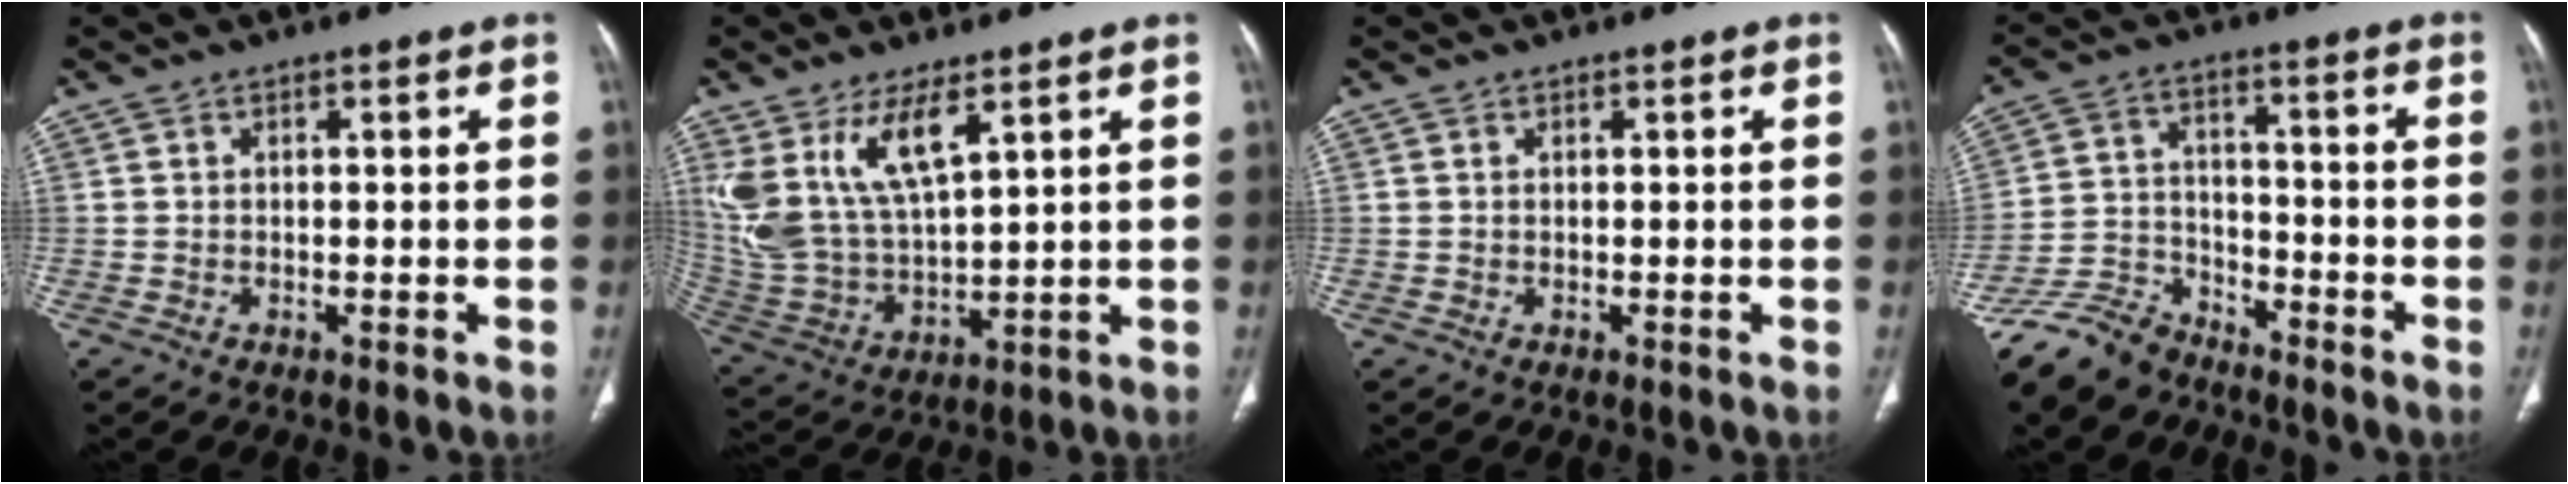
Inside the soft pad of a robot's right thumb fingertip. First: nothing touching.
{"total": 14.2, "force": [7.4, 5.6, 10.7], "torque": [-0.214, -0.031, 0.166]}
{"total": 0.0}
{"total": 10.7, "force": [-9.0, 5.1, 2.5], "torque": [-0.052, 0.049, -0.176]}